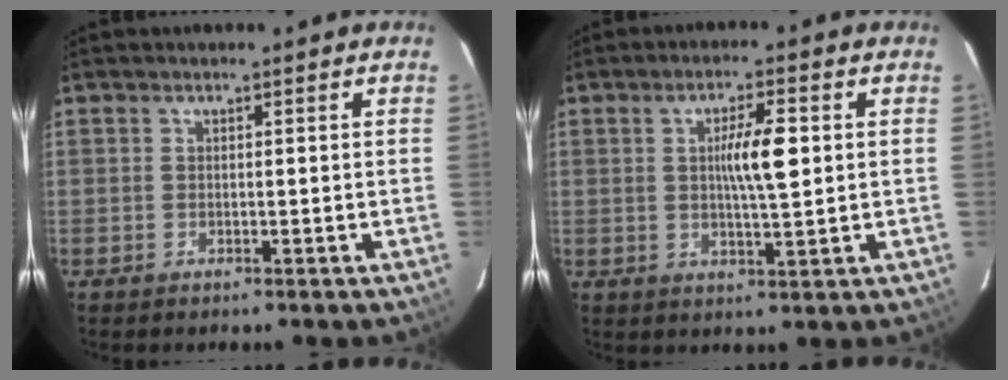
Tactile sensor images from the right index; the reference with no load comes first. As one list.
[{"total": 6.3, "force": [0.9, 0.7, 6.2], "torque": [-0.106, 0.004, 0.017]}]